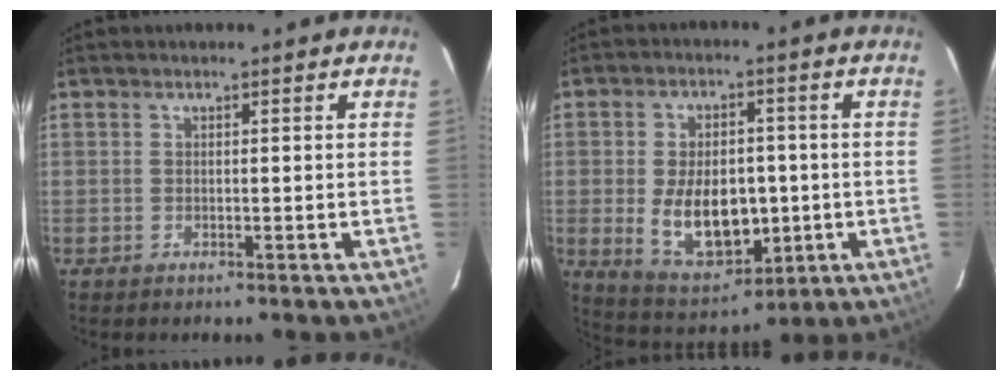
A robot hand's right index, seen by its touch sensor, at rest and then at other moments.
{"total": 13.3, "force": [-1.7, 8.2, 10.4], "torque": [-0.203, -0.010, -0.006]}